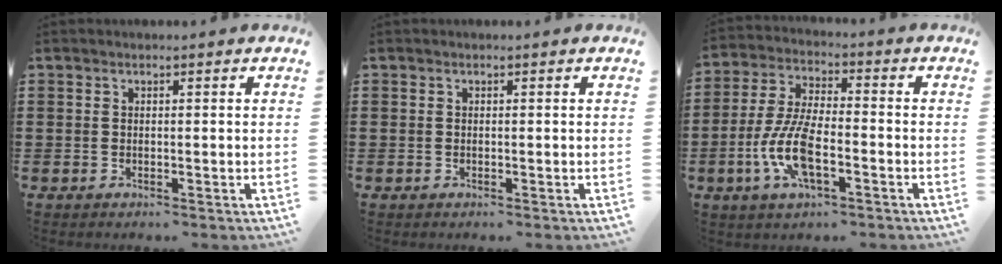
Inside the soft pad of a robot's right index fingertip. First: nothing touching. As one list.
[{"total": 0.0}, {"total": 9.5, "force": [-3.3, 3.4, 8.2], "torque": [-0.189, -0.010, -0.066]}]